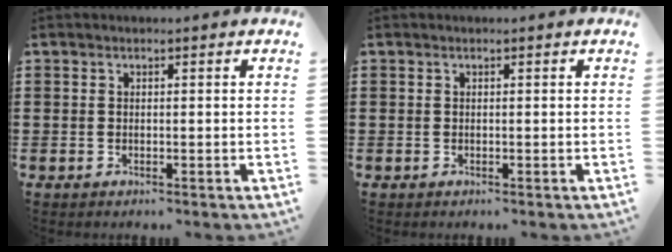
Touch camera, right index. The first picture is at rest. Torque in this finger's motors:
{"motor_torque": [0.71, 1.43, 0.00, 0.00]}